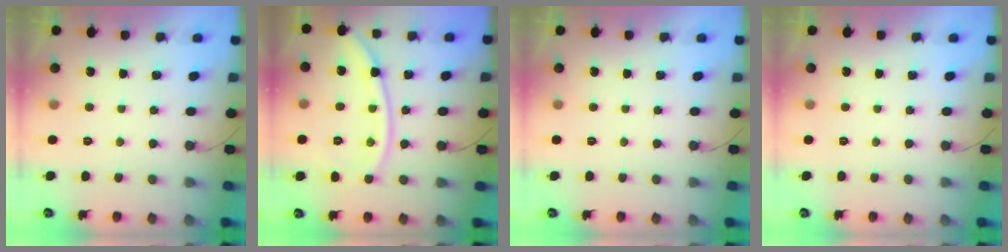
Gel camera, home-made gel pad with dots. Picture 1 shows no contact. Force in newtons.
{"total": 12.3, "press": 12.3, "slide": 1.0}
{"total": 0.0}
{"total": 0.0}